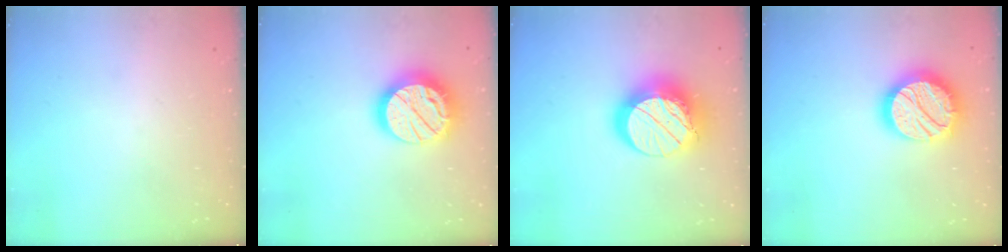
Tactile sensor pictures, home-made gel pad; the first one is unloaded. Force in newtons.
{"total": 18.4, "press": 18.3, "slide": 1.4}
{"total": 18.4, "press": 18.3, "slide": 1.5}
{"total": 19.5, "press": 19.4, "slide": 1.2}